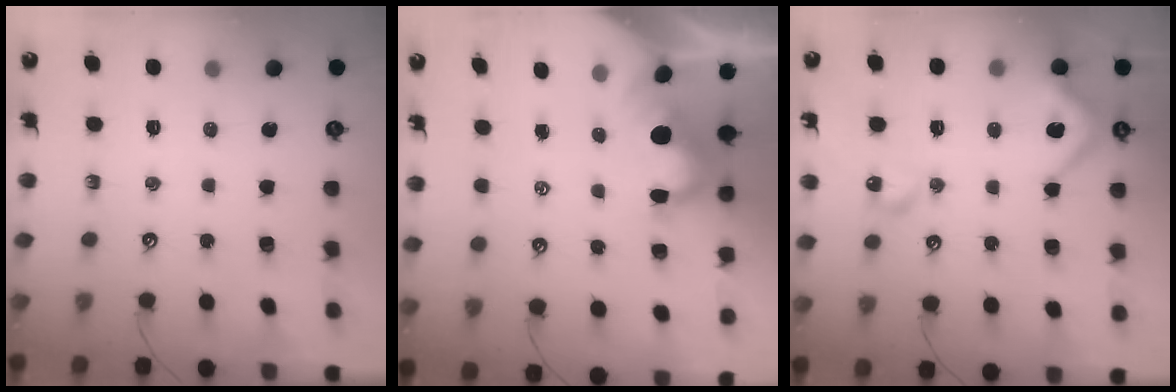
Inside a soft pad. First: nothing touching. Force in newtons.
{"total": 7.6, "press": 7.5, "slide": 1.5}
{"total": 15.1, "press": 15.0, "slide": 1.7}